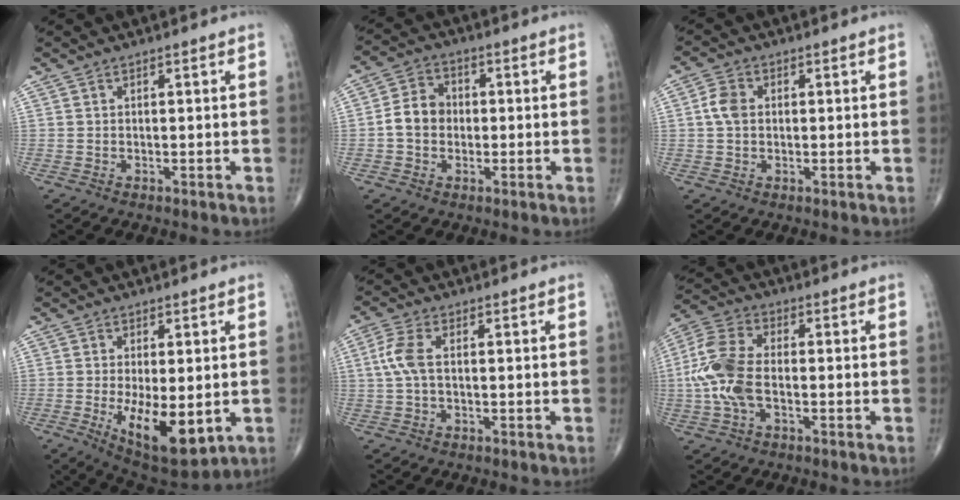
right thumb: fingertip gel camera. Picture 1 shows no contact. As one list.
[{"total": 6.4, "force": [-0.6, 5.3, 3.7], "torque": [-0.053, 0.022, -0.022]}, {"total": 3.9, "force": [0.3, 2.9, 2.7], "torque": [-0.054, 0.007, 0.001]}, {"total": 12.6, "force": [-2.7, 5.2, 11.2], "torque": [-0.170, -0.025, -0.026]}, {"total": 4.8, "force": [0.4, 2.2, 4.3], "torque": [-0.117, 0.010, 0.003]}, {"total": 11.0, "force": [-1.5, 5.9, 9.2], "torque": [-0.214, 0.025, -0.035]}]